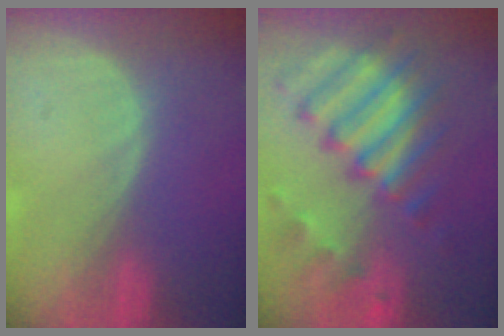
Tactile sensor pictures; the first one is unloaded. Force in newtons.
{"total": 11.4, "press": 9.9, "slide": 5.7}